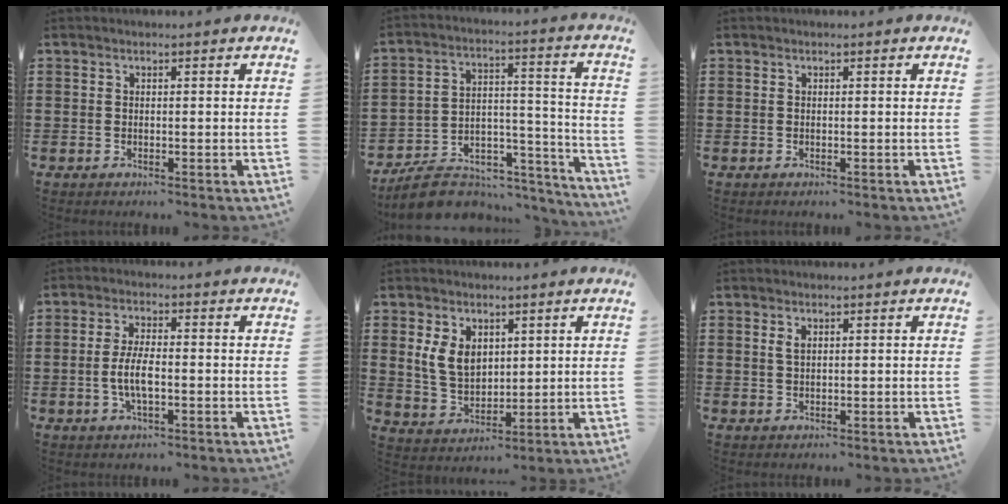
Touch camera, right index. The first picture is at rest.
{"total": 8.8, "force": [-7.5, 3.5, 3.1], "torque": [-0.059, 0.021, -0.142]}
{"total": 0.0}
{"total": 4.9, "force": [-1.0, 1.6, 4.5], "torque": [-0.107, -0.004, -0.028]}
{"total": 6.7, "force": [2.1, 4.8, 4.1], "torque": [-0.110, 0.010, 0.035]}
{"total": 1.4, "force": [0.6, 0.7, 1.0], "torque": [-0.023, 0.004, 0.011]}